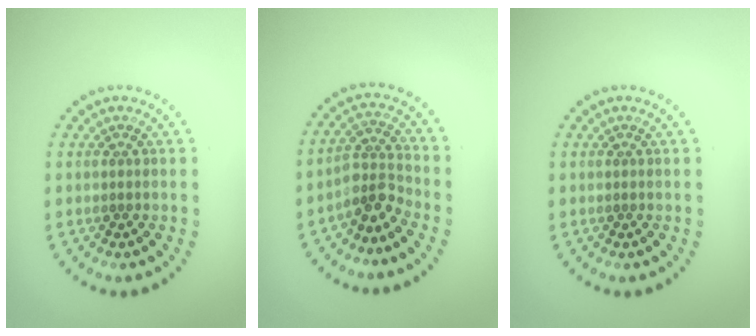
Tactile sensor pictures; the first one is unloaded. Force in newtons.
{"total": 2.9, "press": 2.2, "slide": 2.0}
{"total": 0.0}